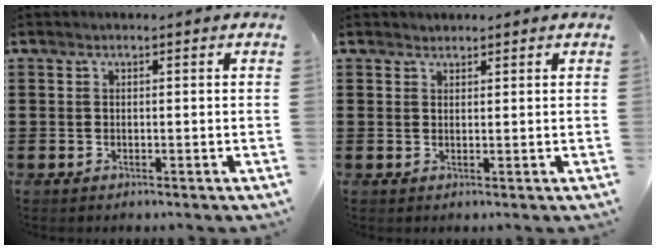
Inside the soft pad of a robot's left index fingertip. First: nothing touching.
{"total": 0.9, "force": [0.9, 0.2, -0.2], "torque": [0.001, -0.002, 0.018]}